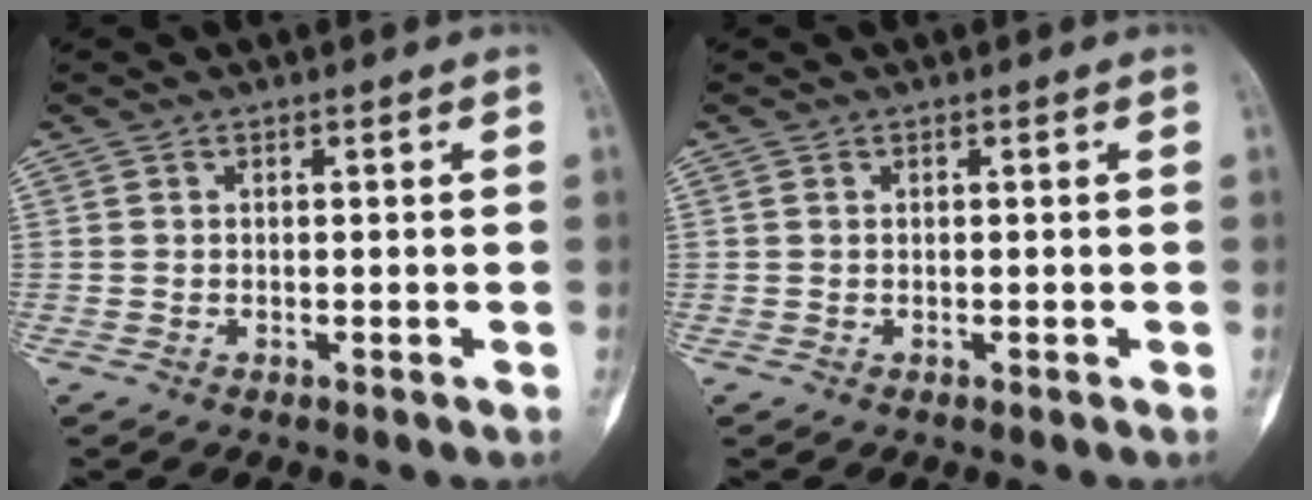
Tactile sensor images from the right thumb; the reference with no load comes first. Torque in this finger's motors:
{"motor_torque": [0.04, -0.21, -0.07, 0.23, -0.02]}